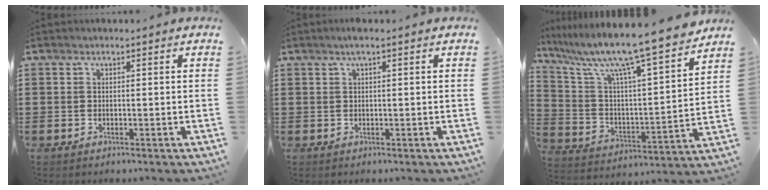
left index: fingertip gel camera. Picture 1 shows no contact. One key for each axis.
{"total": 1.3, "fx": 0.6, "fy": 0.1, "fz": 1.2, "tx": -0.023, "ty": 0.002, "tz": 0.010}
{"total": 11.6, "fx": 9.8, "fy": -0.4, "fz": 6.2, "tx": -0.158, "ty": -0.074, "tz": 0.157}